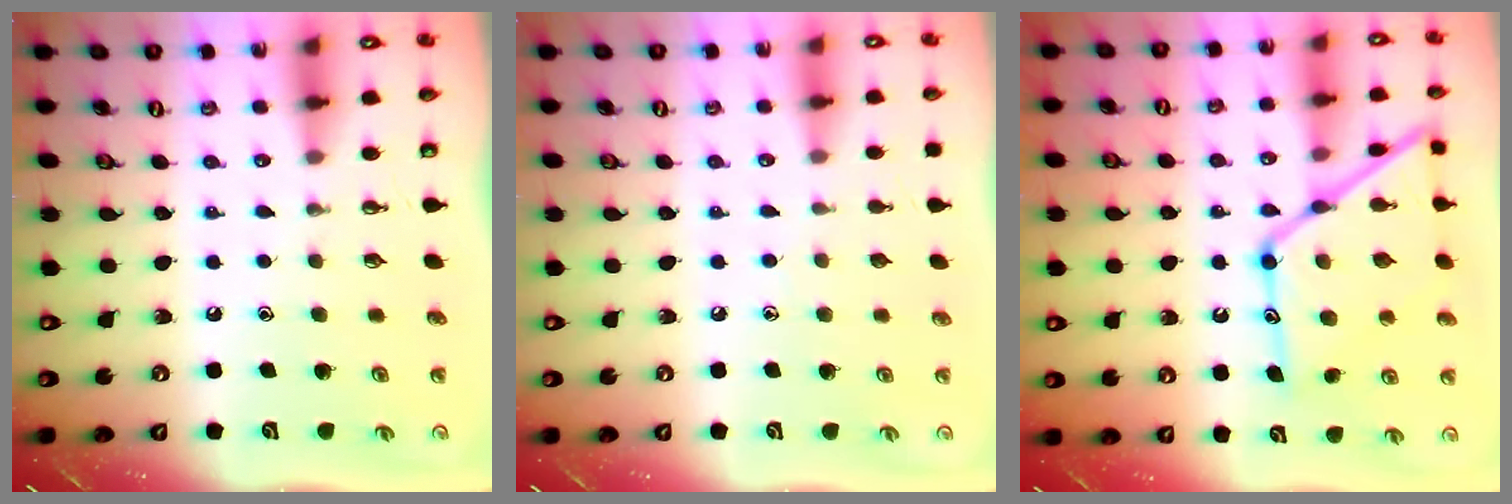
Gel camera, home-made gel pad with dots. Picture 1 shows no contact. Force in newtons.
{"total": 3.8, "press": 3.7, "slide": 0.4}
{"total": 18.9, "press": 18.8, "slide": 1.7}